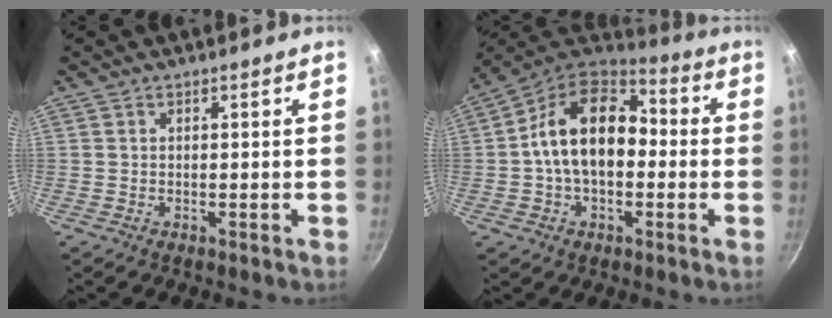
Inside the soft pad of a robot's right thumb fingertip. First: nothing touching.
{"total": 17.2, "force": [-0.2, 11.5, 12.8], "torque": [-0.181, 0.041, -0.024]}